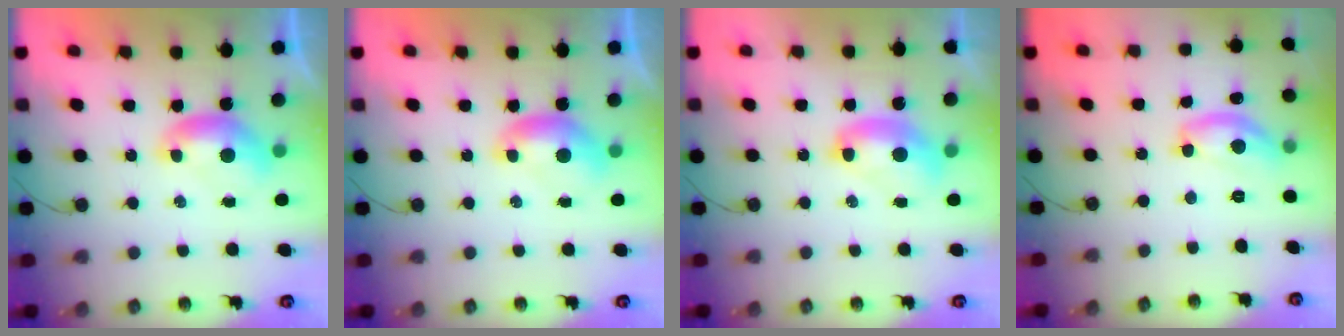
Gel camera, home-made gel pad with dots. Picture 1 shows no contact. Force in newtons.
{"total": 0.0}
{"total": 2.7, "press": 2.7, "slide": 0.1}
{"total": 8.4, "press": 8.4, "slide": 0.6}